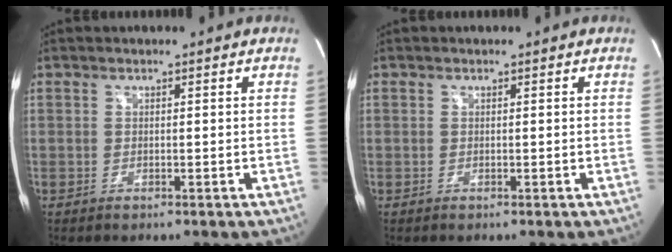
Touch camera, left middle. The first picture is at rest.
{"total": 0.0}